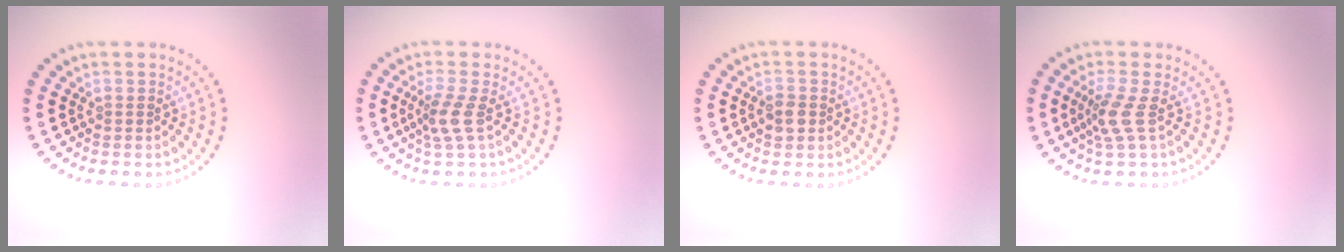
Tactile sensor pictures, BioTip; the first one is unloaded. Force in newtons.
{"total": 2.4, "press": 1.8, "slide": 1.6}
{"total": 1.7, "press": 1.7, "slide": 0.2}
{"total": 2.5, "press": 1.9, "slide": 1.7}